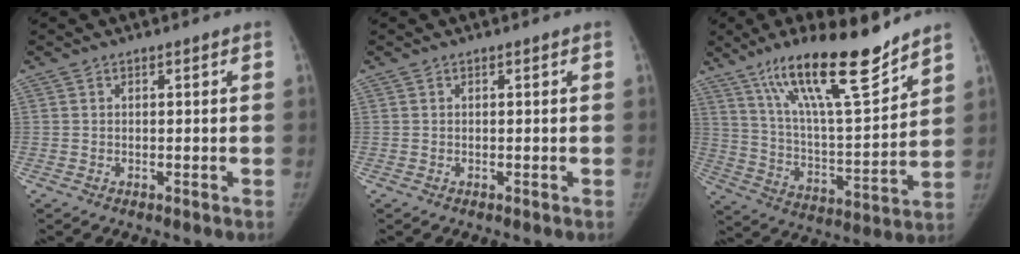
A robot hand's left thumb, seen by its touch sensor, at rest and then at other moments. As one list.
[{"total": 0.0}, {"total": 20.6, "force": [14.8, 4.0, 13.8], "torque": [-0.209, -0.075, 0.259]}]